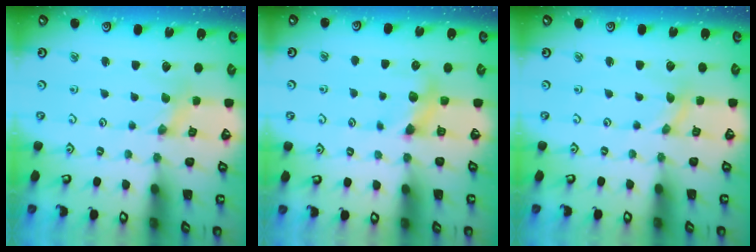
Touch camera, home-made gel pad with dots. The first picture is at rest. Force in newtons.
{"total": 6.5, "press": 6.5, "slide": 0.6}
{"total": 0.0}